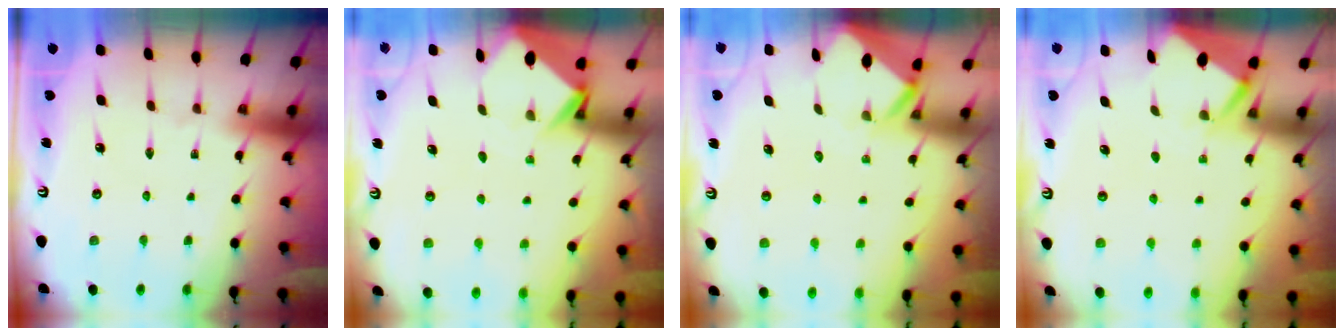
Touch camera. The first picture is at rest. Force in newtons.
{"total": 3.6, "press": 3.6, "slide": 0.2}
{"total": 2.3, "press": 2.3, "slide": 0.2}
{"total": 2.6, "press": 2.6, "slide": 0.4}